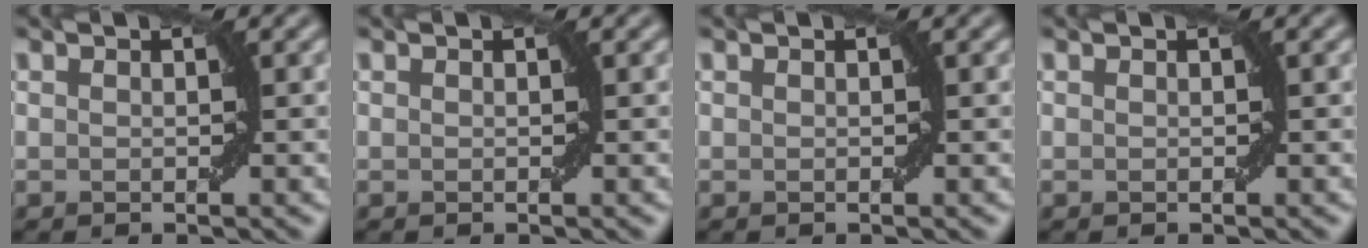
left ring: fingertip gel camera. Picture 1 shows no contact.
{"total": 0.0}
{"total": 0.0}
{"total": 0.0}